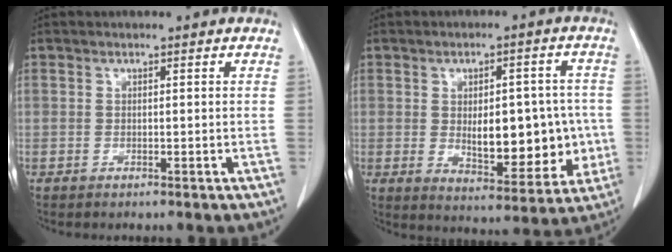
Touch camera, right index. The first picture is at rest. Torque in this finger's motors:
{"motor_torque": [0.66, 0.19, 0.25, 0.08]}